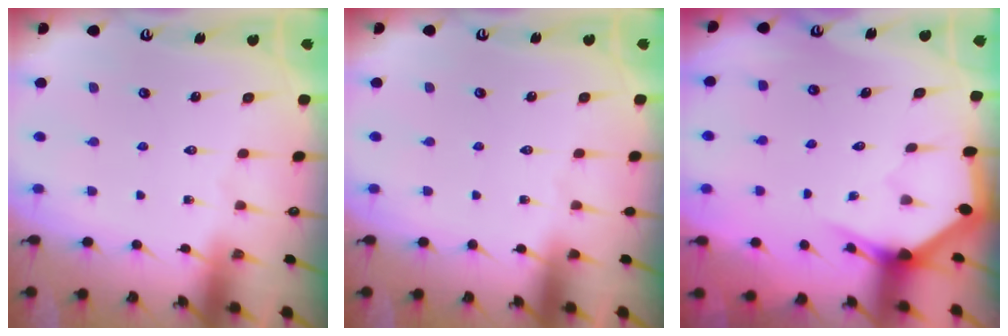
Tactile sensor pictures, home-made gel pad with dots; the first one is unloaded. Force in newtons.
{"total": 0.0}
{"total": 3.0, "press": 3.0, "slide": 0.0}